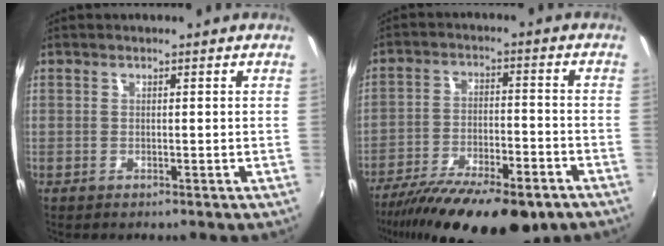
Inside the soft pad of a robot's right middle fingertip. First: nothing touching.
{"total": 21.0, "force": [-15.6, 6.3, 12.6], "torque": [-0.234, -0.049, -0.239]}